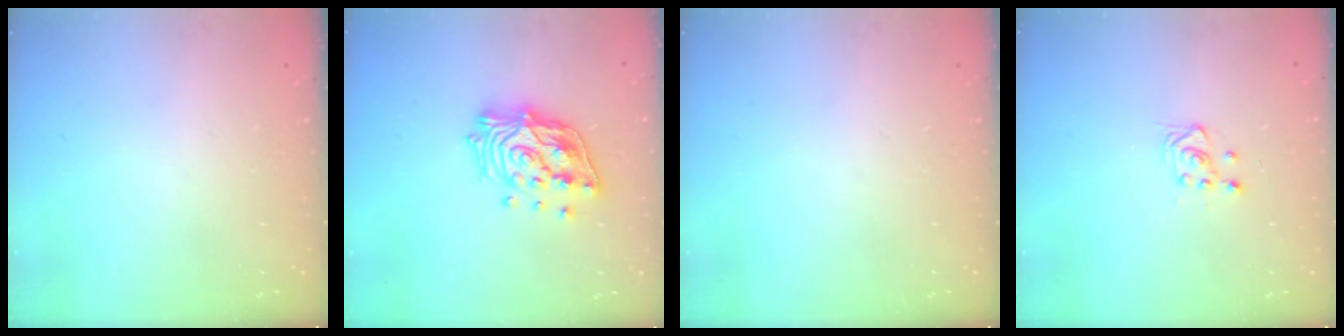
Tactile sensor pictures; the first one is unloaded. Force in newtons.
{"total": 16.8, "press": 16.6, "slide": 2.6}
{"total": 0.0}
{"total": 3.0, "press": 2.8, "slide": 1.0}